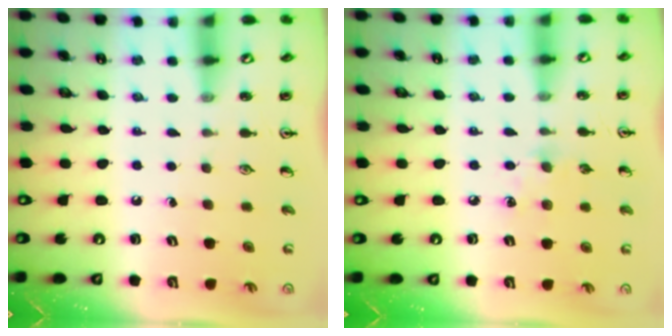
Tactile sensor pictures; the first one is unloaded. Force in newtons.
{"total": 6.9, "press": 6.8, "slide": 0.7}